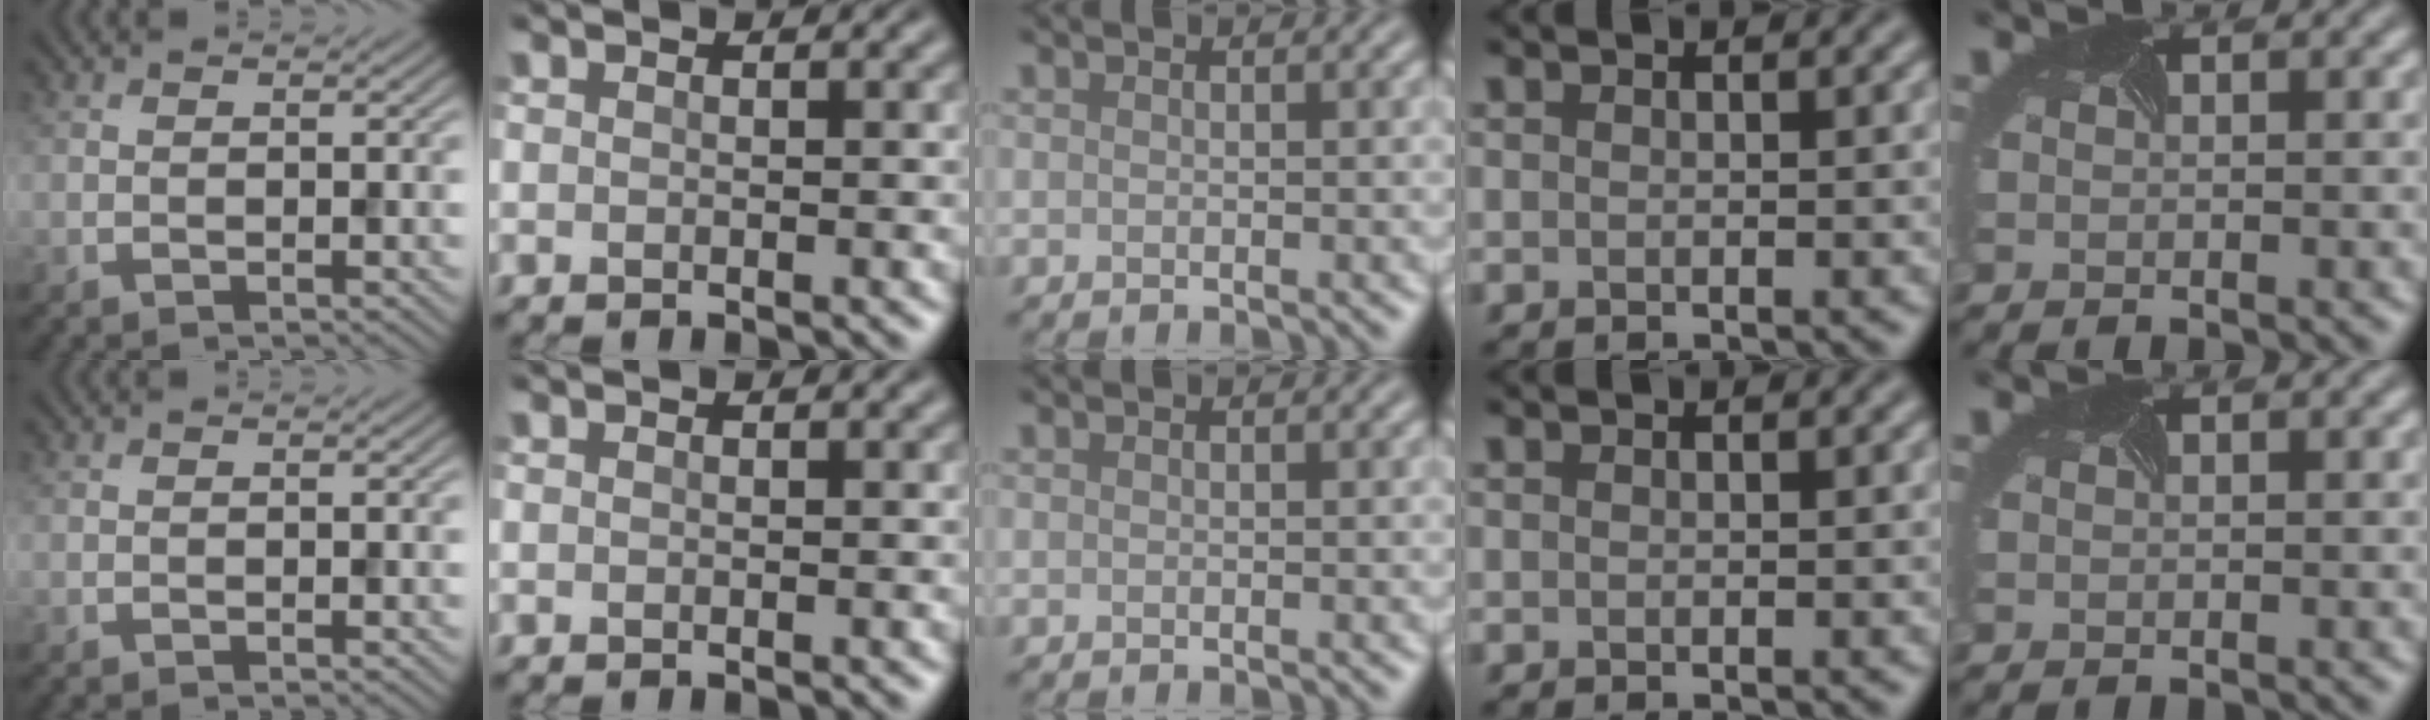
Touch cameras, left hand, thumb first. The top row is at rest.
{}